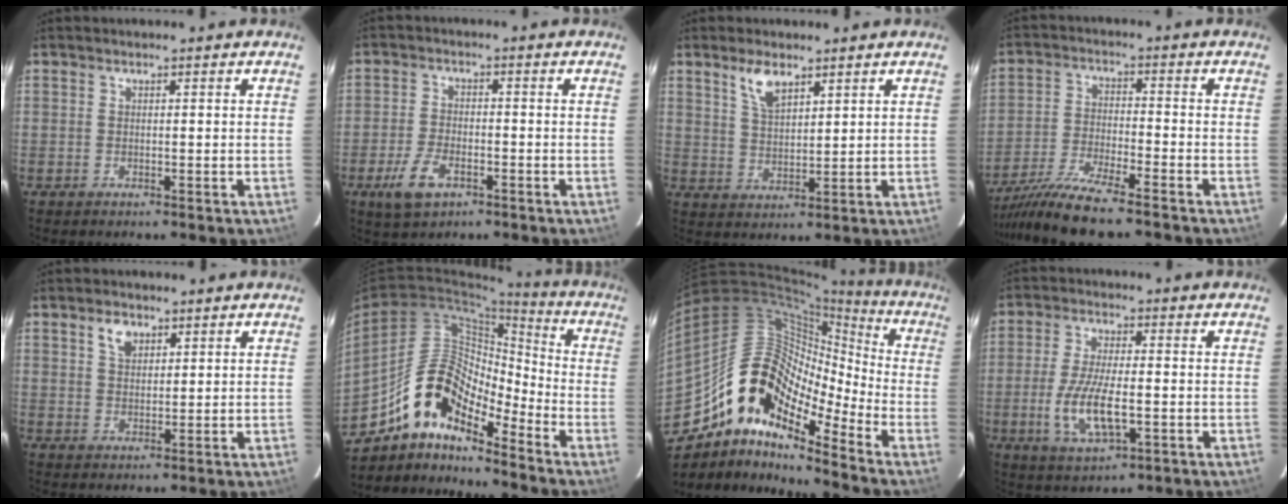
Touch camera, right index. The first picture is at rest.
{"total": 7.3, "force": [-3.8, 3.7, 4.9], "torque": [-0.118, -0.006, -0.068]}
{"total": 5.6, "force": [3.7, 2.3, 3.5], "torque": [-0.065, 0.003, 0.074]}
{"total": 11.2, "force": [-9.6, 0.2, 5.6], "torque": [-0.125, -0.018, -0.178]}
{"total": 3.6, "force": [2.0, 2.3, 2.0], "torque": [-0.031, 0.010, 0.038]}
{"total": 13.7, "force": [-10.3, 4.8, 7.6], "torque": [-0.130, 0.016, -0.203]}
{"total": 18.5, "force": [-12.1, 7.5, 11.8], "torque": [-0.190, 0.001, -0.242]}
{"total": 10.3, "force": [-2.6, 3.6, 9.3], "torque": [-0.191, -0.012, -0.046]}